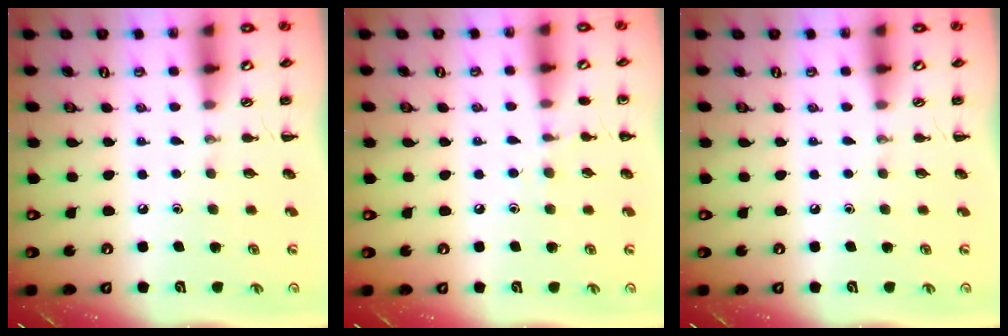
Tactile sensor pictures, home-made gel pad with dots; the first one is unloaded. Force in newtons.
{"total": 5.8, "press": 5.6, "slide": 1.7}
{"total": 0.0}